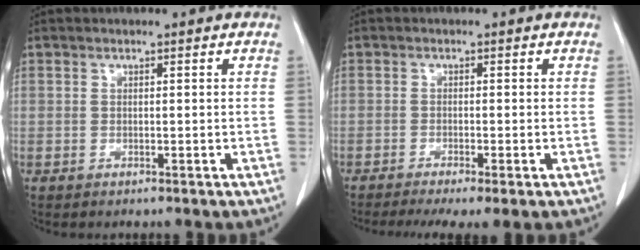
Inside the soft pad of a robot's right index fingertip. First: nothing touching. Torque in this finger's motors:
{"motor_torque": [1.05, -1.09, 0.52, 0.12]}